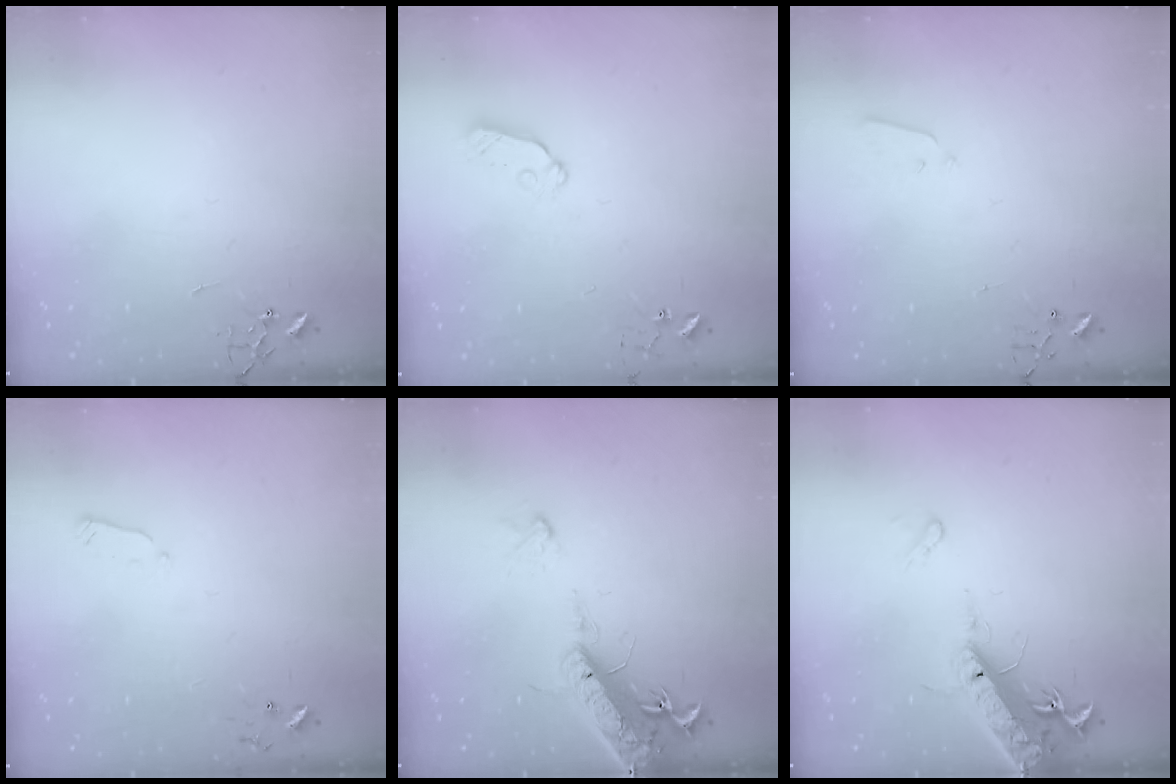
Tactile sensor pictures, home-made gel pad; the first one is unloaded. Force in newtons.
{"total": 7.3, "press": 7.3, "slide": 0.4}
{"total": 2.1, "press": 2.1, "slide": 0.3}
{"total": 3.5, "press": 3.4, "slide": 1.0}
{"total": 17.9, "press": 17.5, "slide": 3.9}
{"total": 16.9, "press": 16.5, "slide": 3.9}